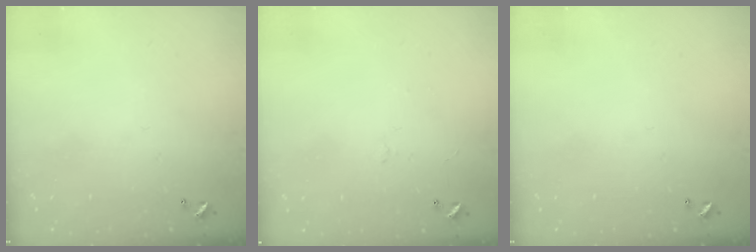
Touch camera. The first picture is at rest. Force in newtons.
{"total": 0.5, "press": 0.1, "slide": 0.5}
{"total": 0.0}